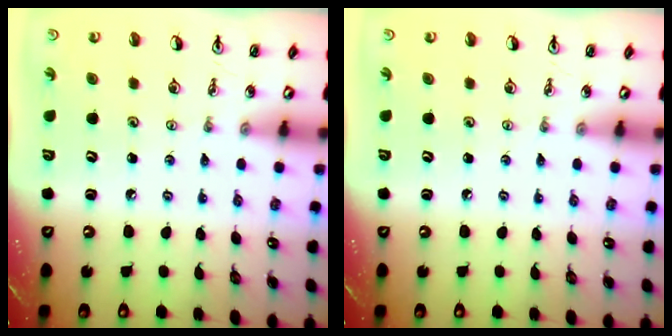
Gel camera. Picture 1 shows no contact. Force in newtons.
{"total": 0.0}